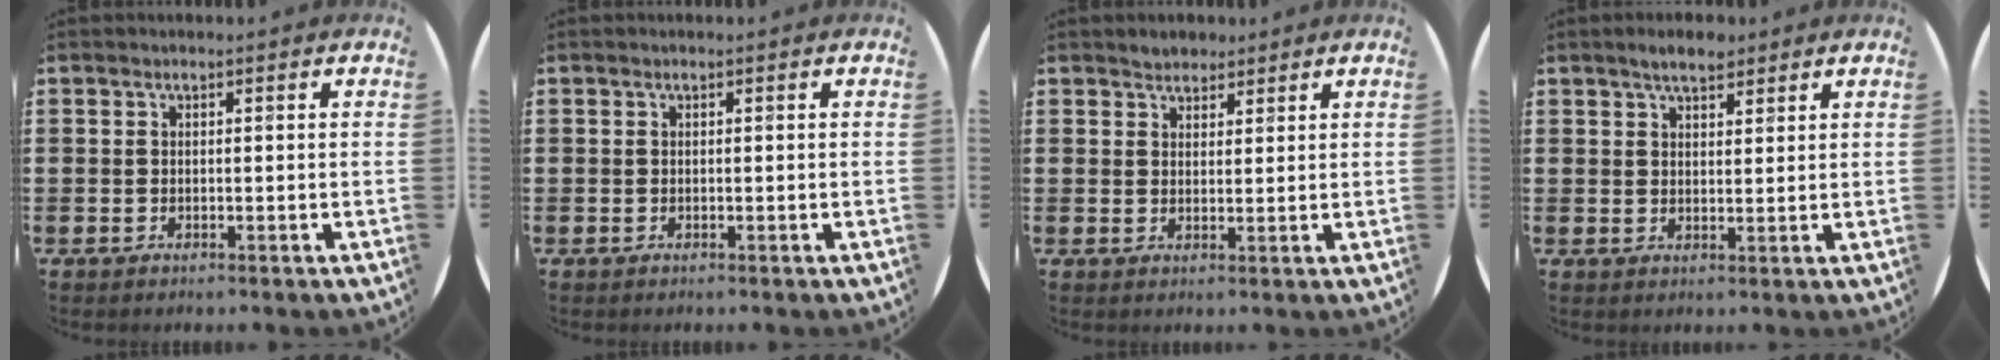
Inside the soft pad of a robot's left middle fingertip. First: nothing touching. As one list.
[{"total": 0.0}, {"total": 2.2, "force": [2.0, 0.8, 0.0], "torque": [0.006, 0.003, 0.038]}, {"total": 3.4, "force": [2.8, 1.2, 1.5], "torque": [-0.024, 0.001, 0.050]}]